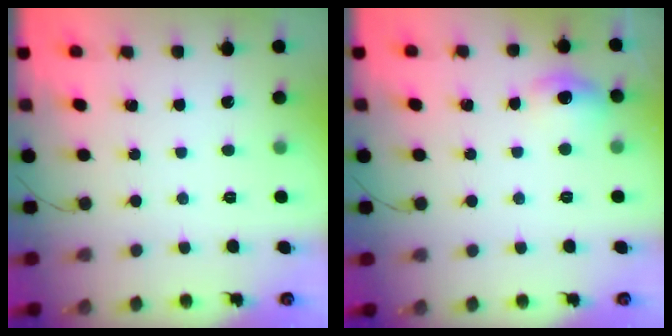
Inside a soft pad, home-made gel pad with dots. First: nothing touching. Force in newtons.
{"total": 6.8, "press": 6.6, "slide": 1.7}